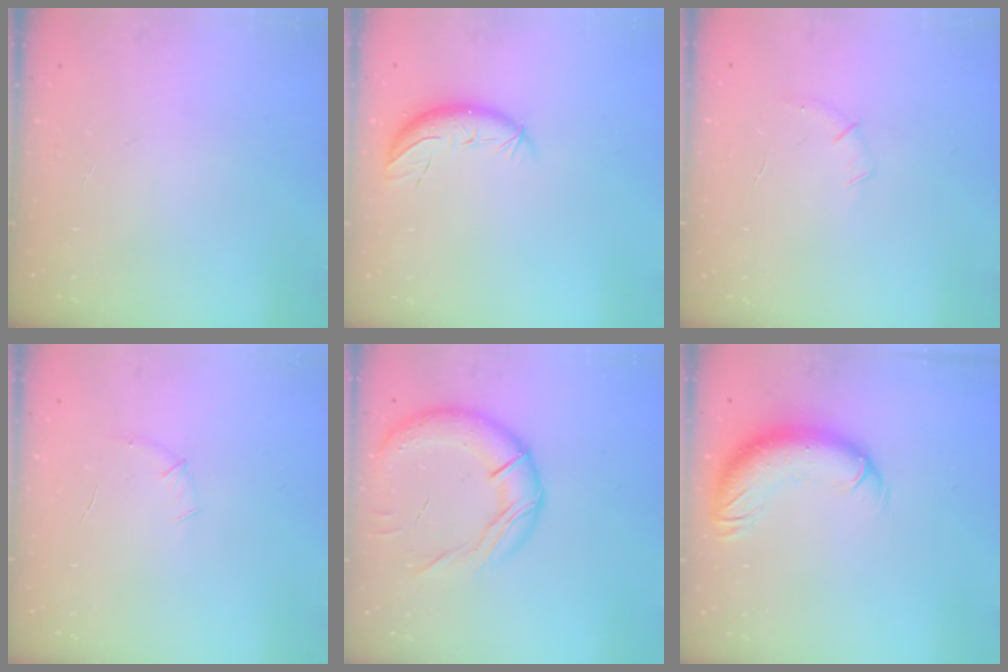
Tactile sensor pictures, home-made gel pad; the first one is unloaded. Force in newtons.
{"total": 9.6, "press": 9.3, "slide": 2.5}
{"total": 5.1, "press": 4.9, "slide": 1.4}
{"total": 5.0, "press": 4.8, "slide": 1.4}
{"total": 17.8, "press": 17.6, "slide": 2.9}
{"total": 13.0, "press": 12.6, "slide": 3.4}